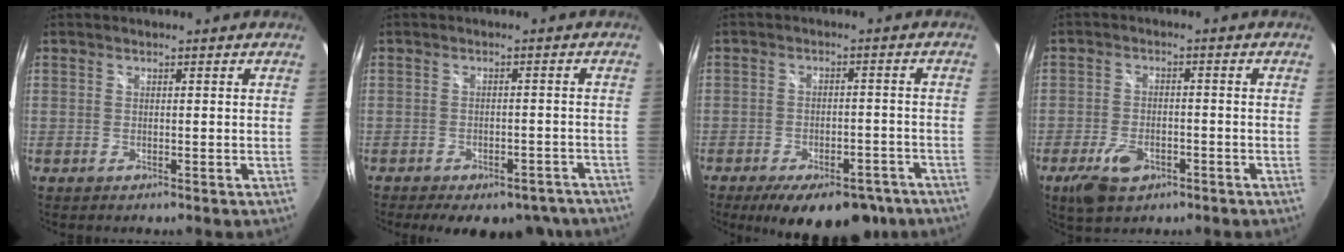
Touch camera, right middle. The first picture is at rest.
{"total": 14.2, "force": [-11.1, 6.2, 6.3], "torque": [-0.120, -0.005, -0.122]}
{"total": 15.4, "force": [-11.1, 6.9, 8.2], "torque": [-0.147, -0.003, -0.139]}
{"total": 7.4, "force": [-4.2, 4.1, 4.5], "torque": [-0.109, -0.006, -0.069]}